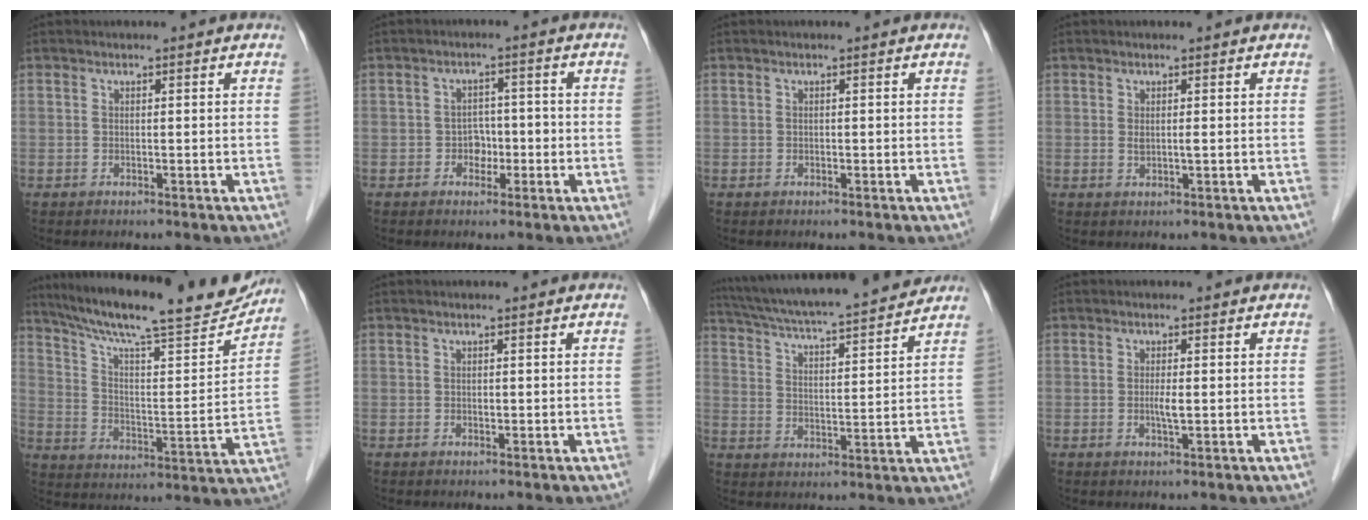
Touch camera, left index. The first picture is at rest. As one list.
[{"total": 3.1, "force": [-1.1, 2.3, 1.7], "torque": [-0.020, 0.009, -0.017]}, {"total": 0.0}, {"total": 1.1, "force": [0.2, 0.1, 1.1], "torque": [-0.026, -0.003, 0.004]}, {"total": 23.3, "force": [20.3, 2.6, 11.0], "torque": [-0.187, -0.013, 0.295]}, {"total": 0.0}, {"total": 19.2, "force": [17.3, 0.7, 8.2], "torque": [-0.145, 0.014, 0.261]}, {"total": 1.6, "force": [-0.1, 0.1, 1.6], "torque": [-0.034, -0.004, -0.003]}]